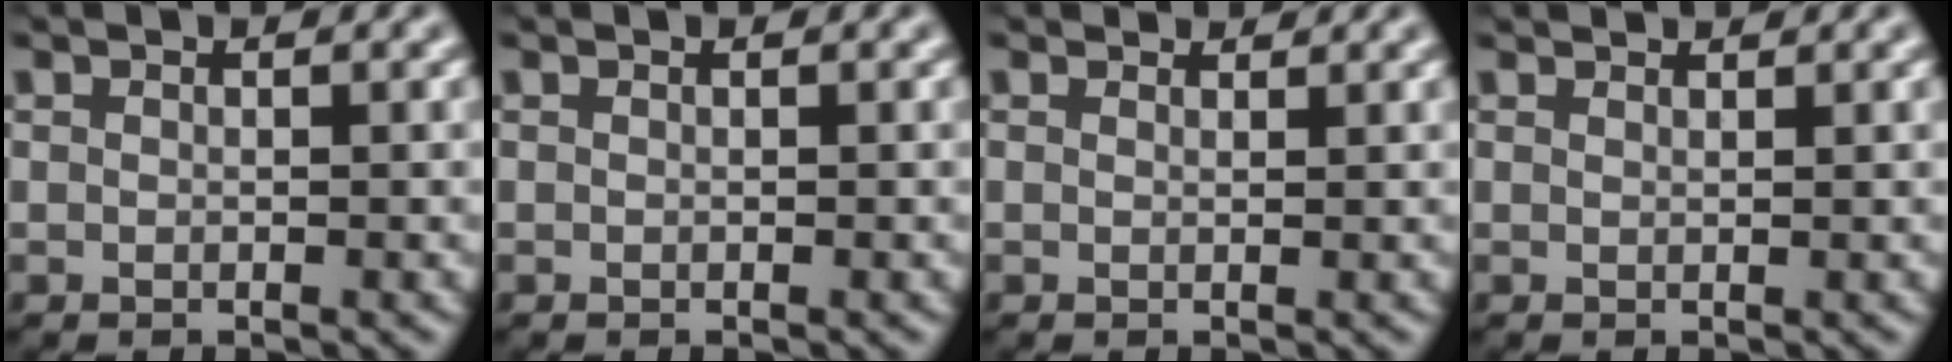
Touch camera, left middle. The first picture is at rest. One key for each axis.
{"total": 0.0}
{"total": 1.6, "fx": 1.5, "fy": 0.4, "fz": 0.4, "tx": -0.011, "ty": -0.002, "tz": 0.015}
{"total": 1.4, "fx": 1.3, "fy": 0.1, "fz": 0.3, "tx": -0.008, "ty": -0.002, "tz": 0.016}